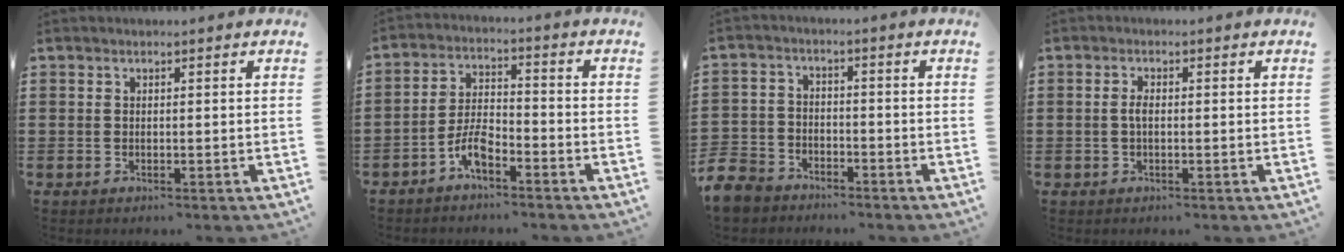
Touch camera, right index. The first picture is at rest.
{"total": 5.3, "force": [-3.6, 2.0, 3.4], "torque": [-0.087, 0.005, -0.076]}
{"total": 5.4, "force": [-5.0, 2.1, 0.8], "torque": [-0.047, 0.002, -0.108]}
{"total": 1.8, "force": [-0.2, 0.6, 1.7], "torque": [-0.039, -0.002, -0.007]}